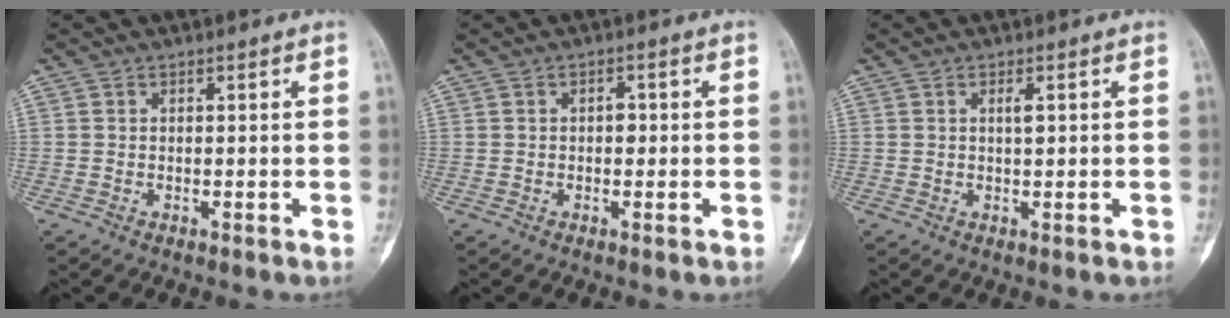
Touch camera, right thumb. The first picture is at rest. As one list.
[{"total": 2.0, "force": [-0.1, 1.3, 1.6], "torque": [-0.012, 0.003, -0.005]}, {"total": 1.7, "force": [0.4, 0.5, 1.6], "torque": [-0.026, 0.000, 0.006]}]